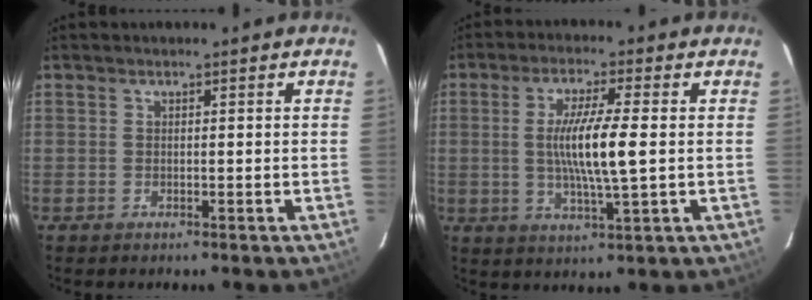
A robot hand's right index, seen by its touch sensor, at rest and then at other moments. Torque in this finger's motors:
{"motor_torque": [1.27, -0.04, 0.87, 0.21]}